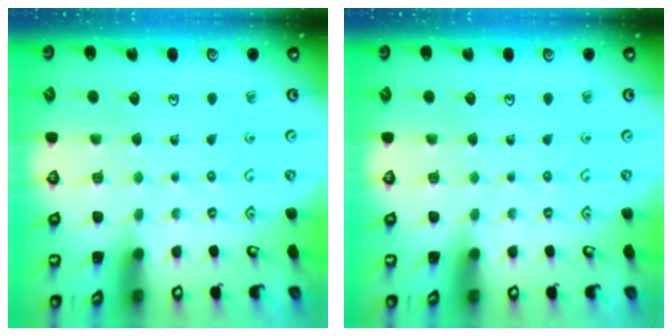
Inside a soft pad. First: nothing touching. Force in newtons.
{"total": 0.0}